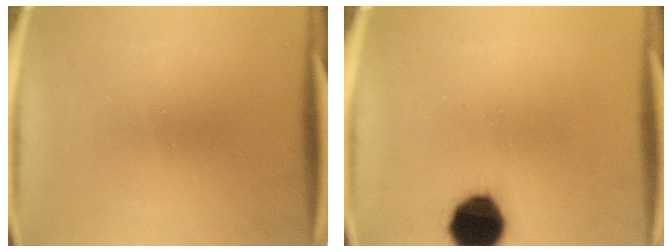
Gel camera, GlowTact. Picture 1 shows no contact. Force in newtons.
{"total": 12.7}